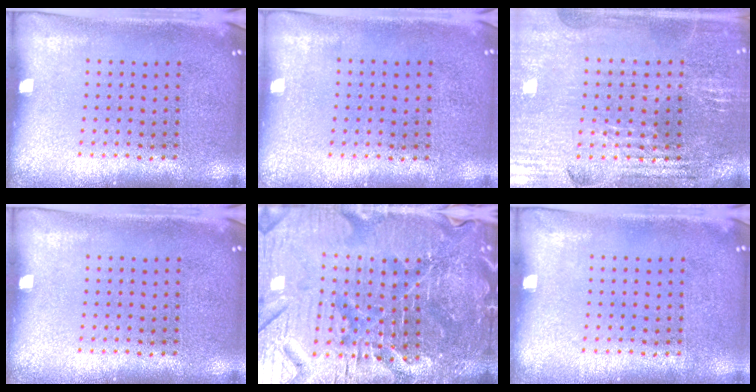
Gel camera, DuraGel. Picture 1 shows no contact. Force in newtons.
{"total": 0.0}
{"total": 2.7, "press": 2.7, "slide": 0.5}
{"total": 0.0}
{"total": 6.6, "press": 6.0, "slide": 2.8}
{"total": 0.0}